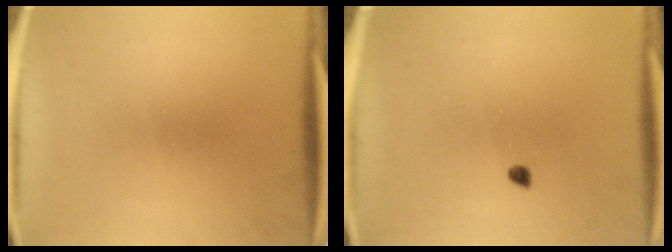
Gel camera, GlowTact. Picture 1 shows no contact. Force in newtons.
{"total": 1.0}